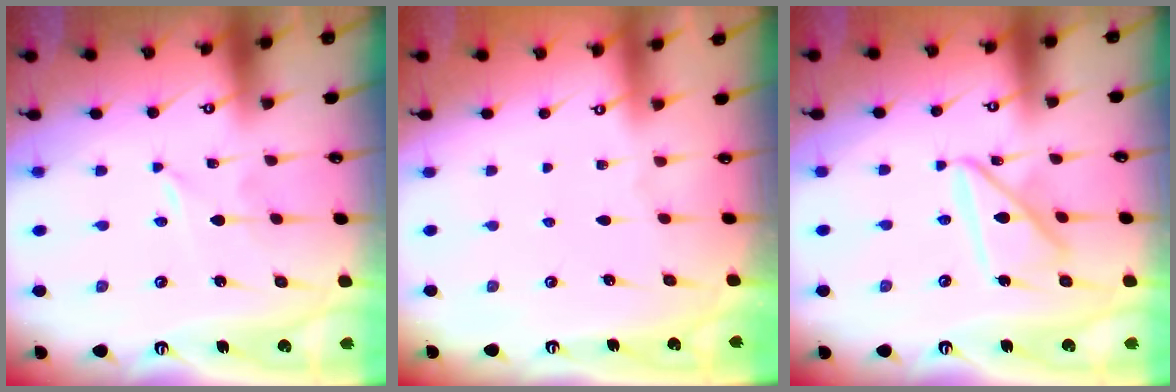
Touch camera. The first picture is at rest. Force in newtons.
{"total": 0.0}
{"total": 12.5, "press": 12.5, "slide": 1.1}